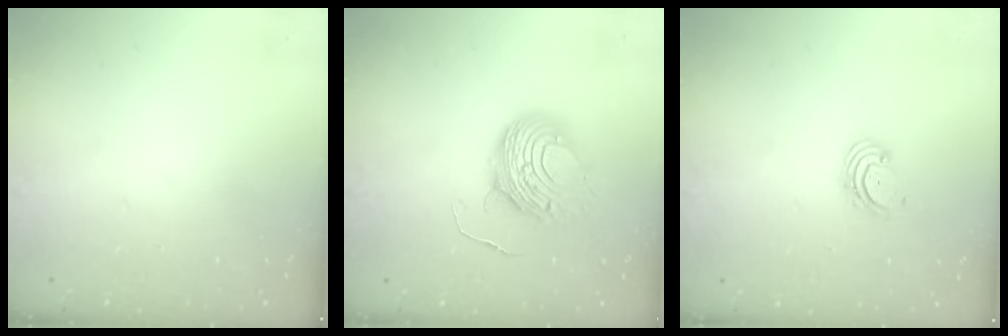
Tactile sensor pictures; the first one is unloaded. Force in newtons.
{"total": 8.7, "press": 8.7, "slide": 0.9}
{"total": 1.8, "press": 1.7, "slide": 0.7}